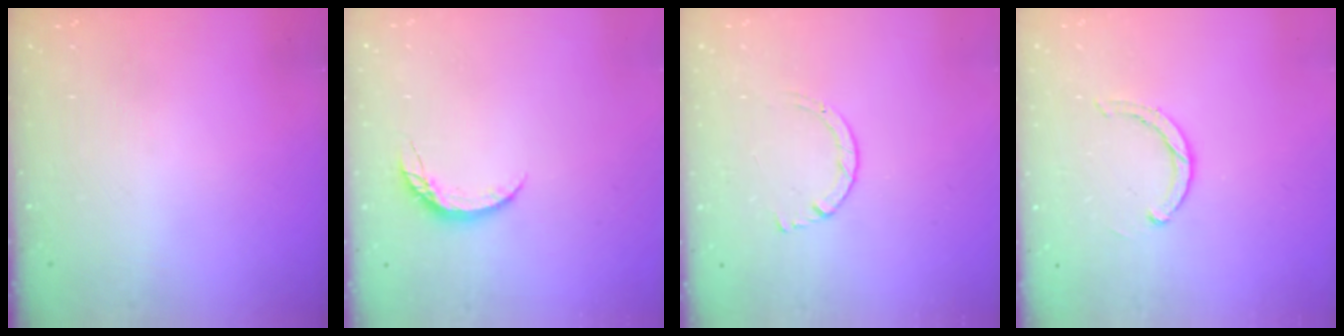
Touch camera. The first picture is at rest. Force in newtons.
{"total": 5.3, "press": 5.2, "slide": 0.6}
{"total": 2.7, "press": 2.7, "slide": 0.3}
{"total": 2.8, "press": 2.8, "slide": 0.2}